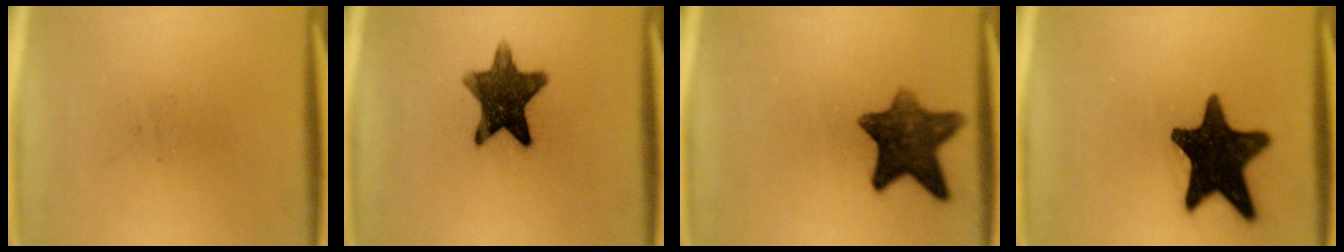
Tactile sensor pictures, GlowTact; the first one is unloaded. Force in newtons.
{"total": 12.2}
{"total": 10.2}
{"total": 17.1}